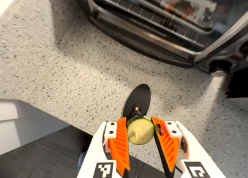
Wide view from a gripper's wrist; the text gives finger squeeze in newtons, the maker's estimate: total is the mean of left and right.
{"total": 9.2, "left": 8.7, "right": 9.6}